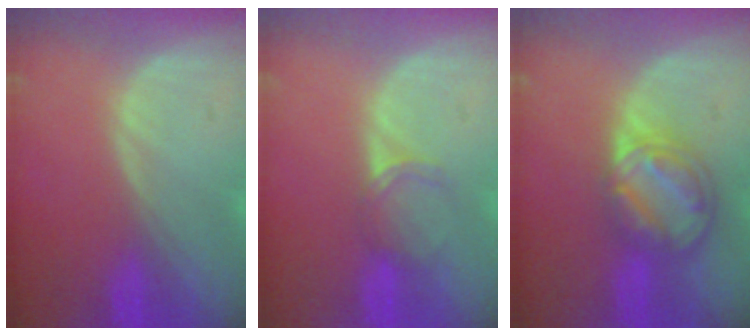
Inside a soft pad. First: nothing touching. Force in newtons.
{"total": 2.9, "press": 2.5, "slide": 1.5}
{"total": 8.1, "press": 7.0, "slide": 4.2}